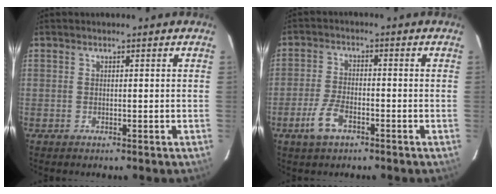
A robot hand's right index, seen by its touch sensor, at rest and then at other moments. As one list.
[{"total": 5.0, "force": [-2.8, 1.9, 3.7], "torque": [-0.088, -0.005, -0.049]}]